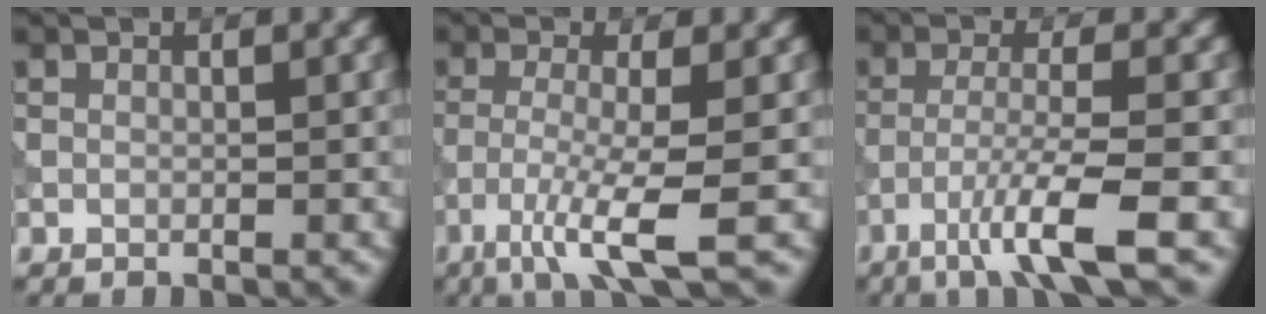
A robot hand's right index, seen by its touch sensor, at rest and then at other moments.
{"total": 5.7, "force": [-2.9, 0.6, 4.9], "torque": [-0.092, -0.007, -0.064]}
{"total": 5.8, "force": [-3.2, 0.4, 4.9], "torque": [-0.080, 0.001, -0.067]}